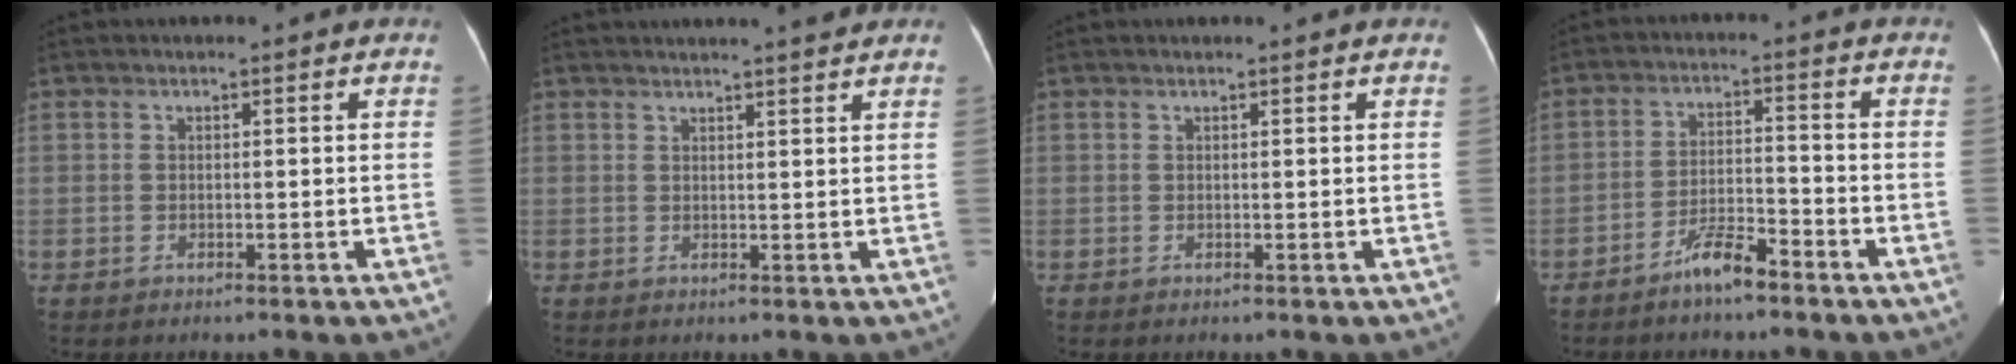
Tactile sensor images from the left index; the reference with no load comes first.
{"total": 6.2, "force": [5.6, -0.3, 2.8], "torque": [-0.041, 0.011, 0.062]}
{"total": 0.8, "force": [0.7, -0.1, 0.3], "torque": [-0.008, 0.006, 0.010]}
{"total": 5.2, "force": [-4.4, 0.6, 2.8], "torque": [-0.055, -0.007, -0.084]}